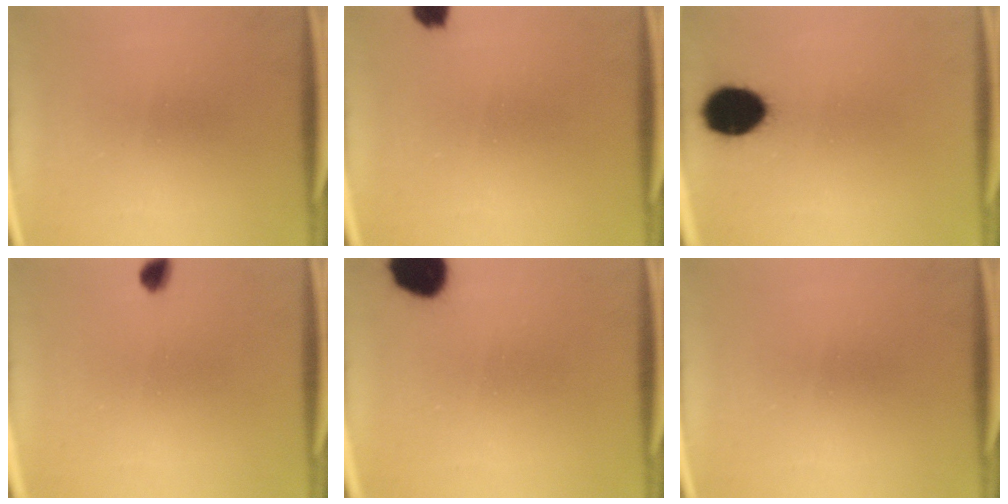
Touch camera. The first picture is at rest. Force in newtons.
{"total": 2.7}
{"total": 12.3}
{"total": 2.4}
{"total": 10.6}
{"total": 0.0}